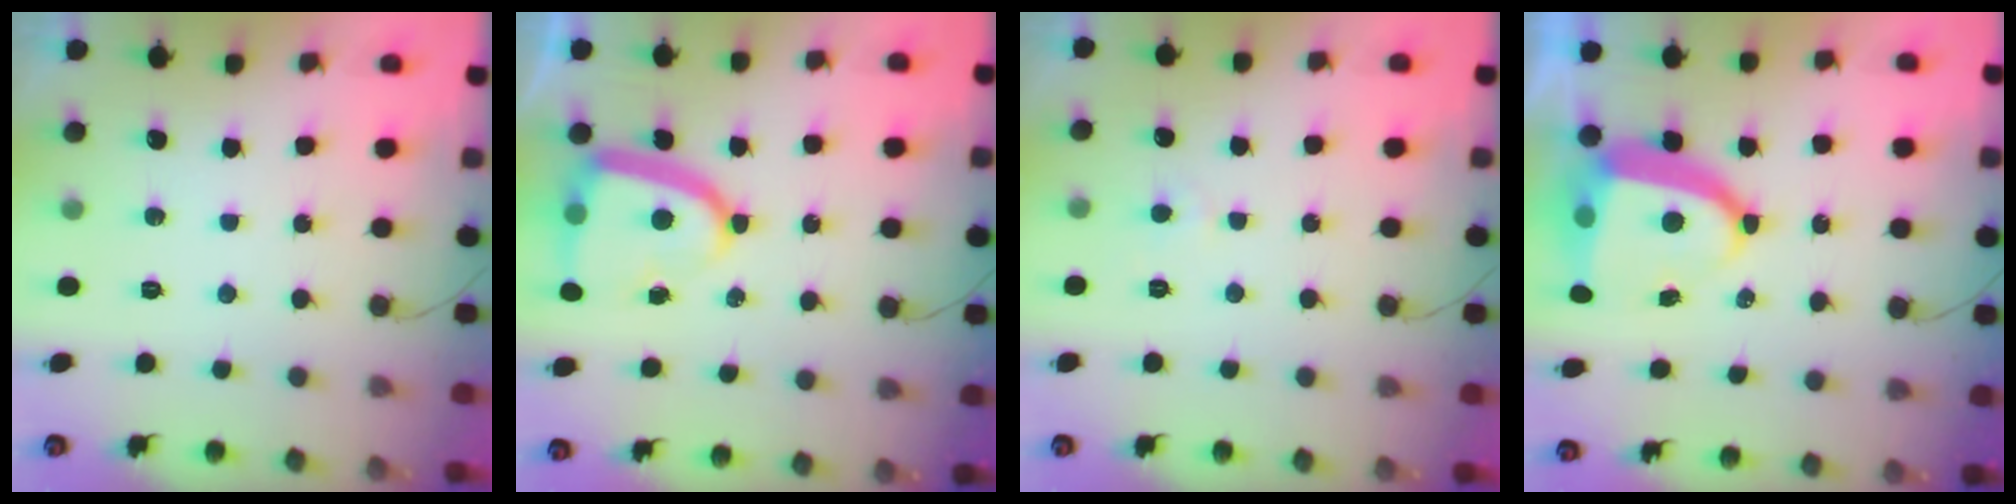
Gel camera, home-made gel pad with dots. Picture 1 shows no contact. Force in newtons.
{"total": 13.5, "press": 13.5, "slide": 1.2}
{"total": 2.6, "press": 2.6, "slide": 0.2}
{"total": 11.8, "press": 11.7, "slide": 1.5}